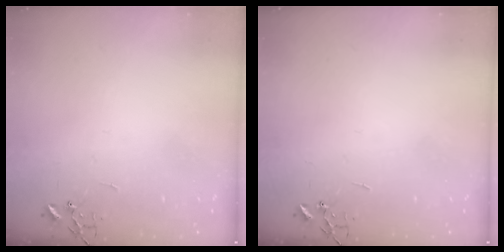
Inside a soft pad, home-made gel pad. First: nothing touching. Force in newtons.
{"total": 0.0}